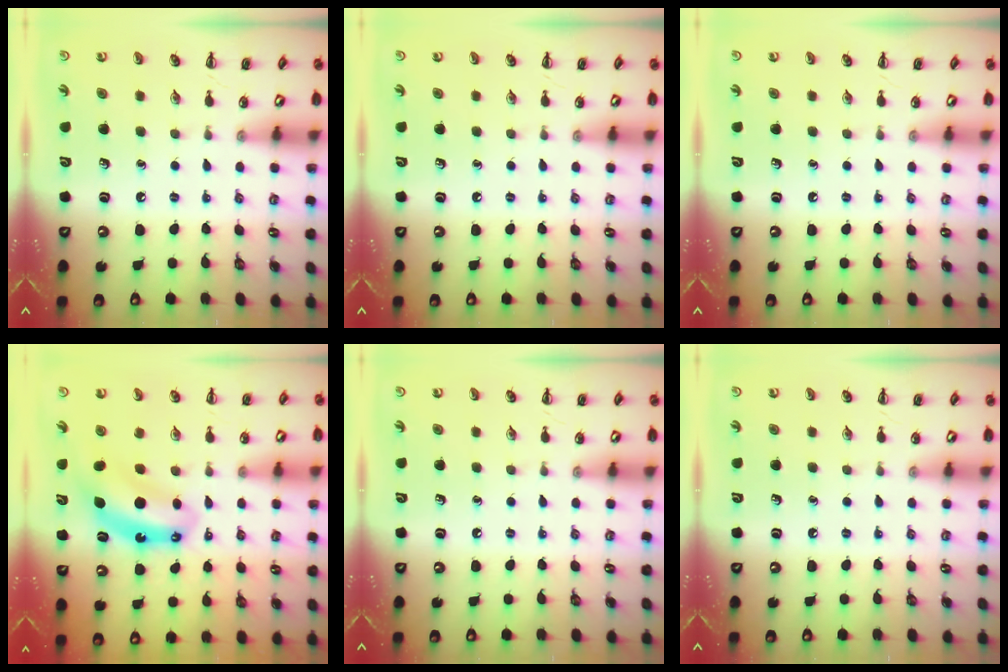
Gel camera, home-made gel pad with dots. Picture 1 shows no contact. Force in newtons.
{"total": 0.0}
{"total": 0.0}
{"total": 8.3, "press": 8.1, "slide": 1.7}
{"total": 0.0}
{"total": 0.0}